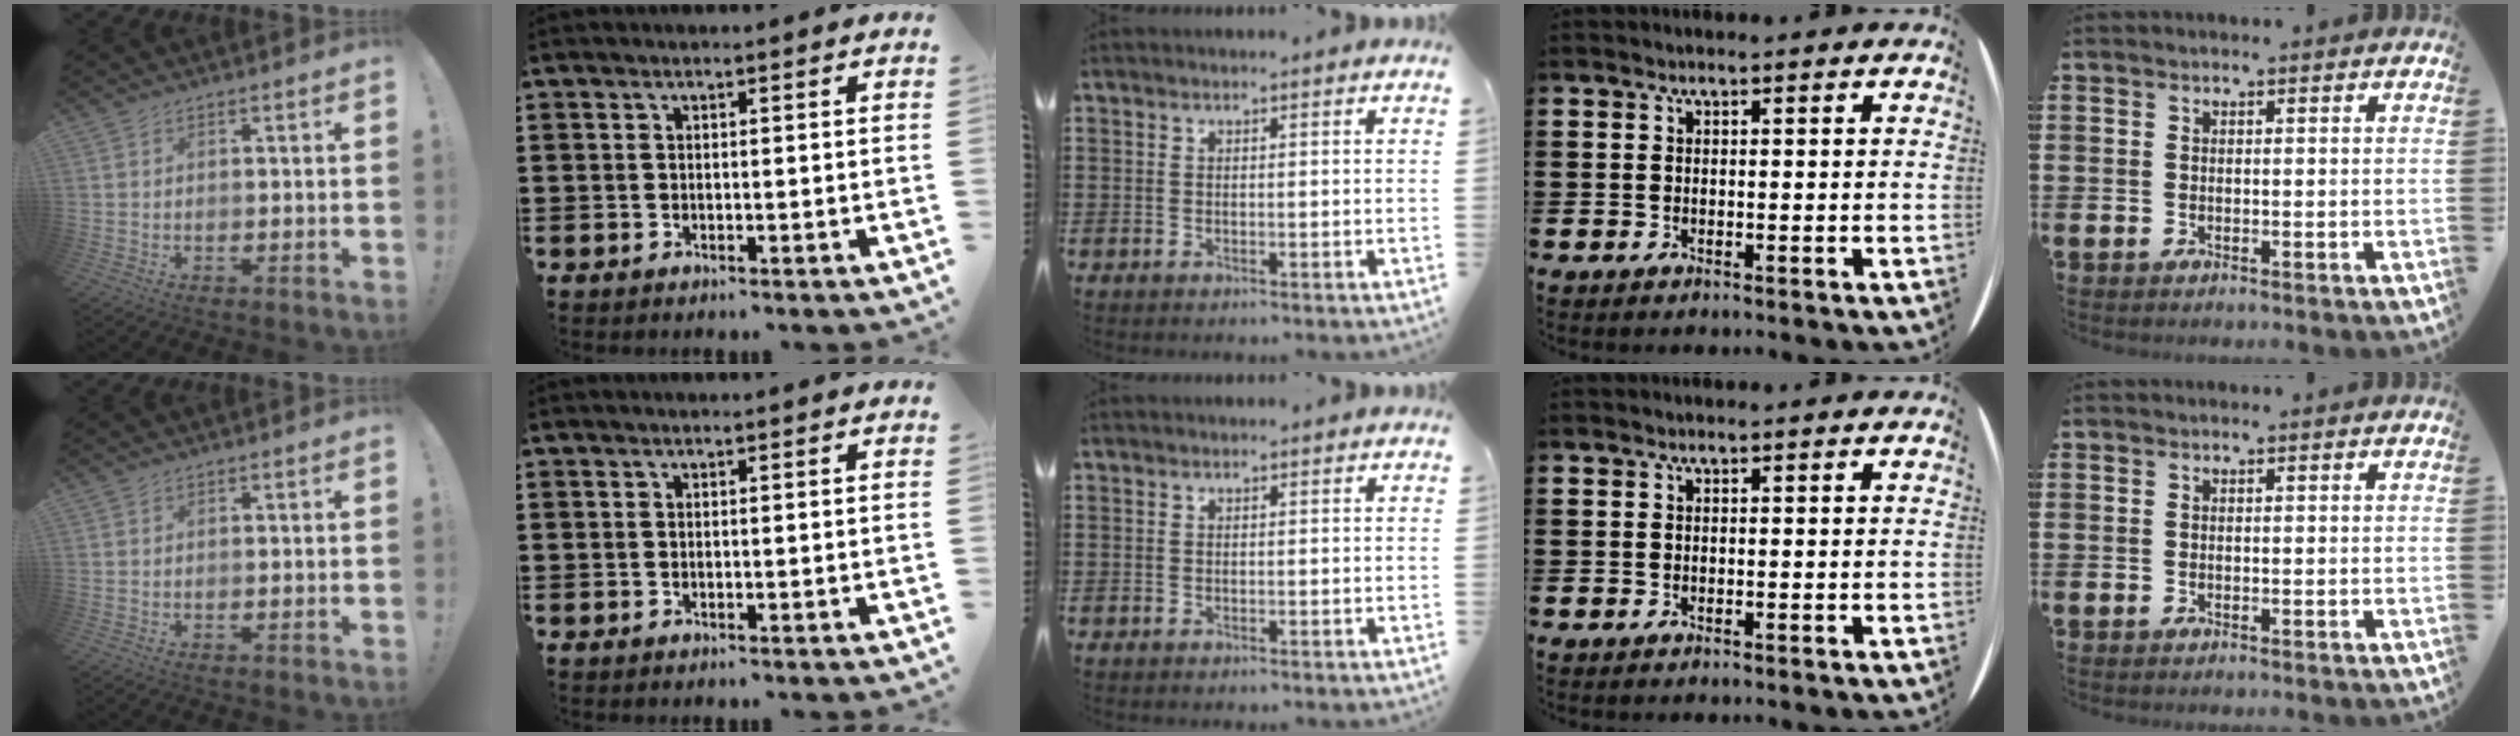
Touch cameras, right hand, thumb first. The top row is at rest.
{}